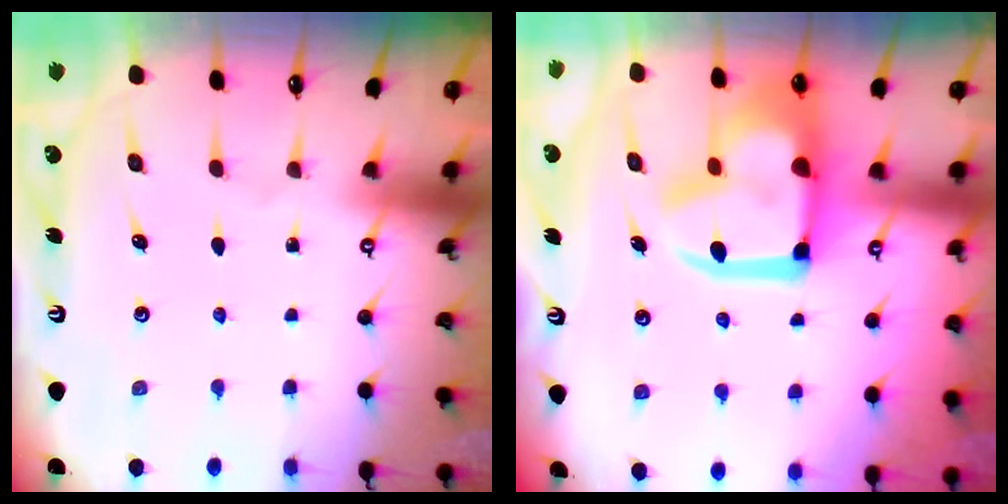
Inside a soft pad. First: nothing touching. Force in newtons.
{"total": 19.5, "press": 19.4, "slide": 1.7}